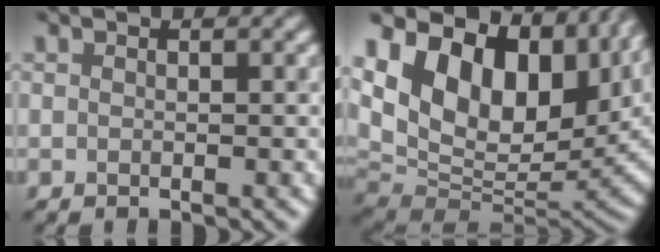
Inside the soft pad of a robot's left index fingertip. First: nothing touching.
{"total": 18.1, "force": [6.4, 11.1, 12.8], "torque": [-0.227, 0.012, 0.135]}